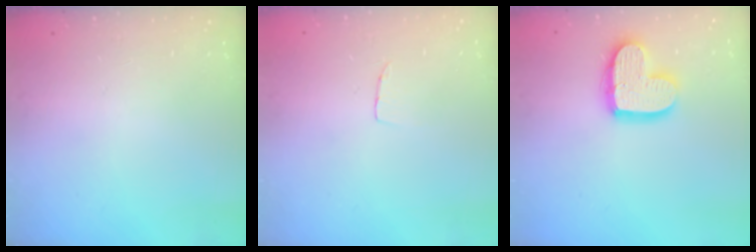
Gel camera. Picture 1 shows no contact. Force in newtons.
{"total": 3.1, "press": 3.1, "slide": 0.1}
{"total": 14.5, "press": 14.4, "slide": 1.3}